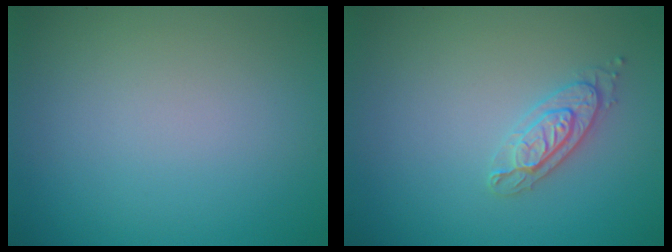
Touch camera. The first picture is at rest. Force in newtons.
{"total": 2.2, "press": 2.2, "slide": 0.3}